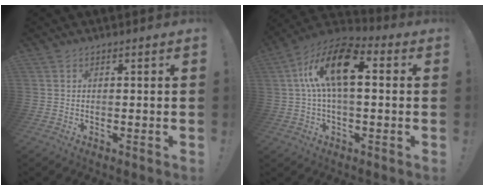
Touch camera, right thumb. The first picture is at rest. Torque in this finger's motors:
{"motor_torque": [2.17, 2.16, 0.18, 0.17, 0.42]}